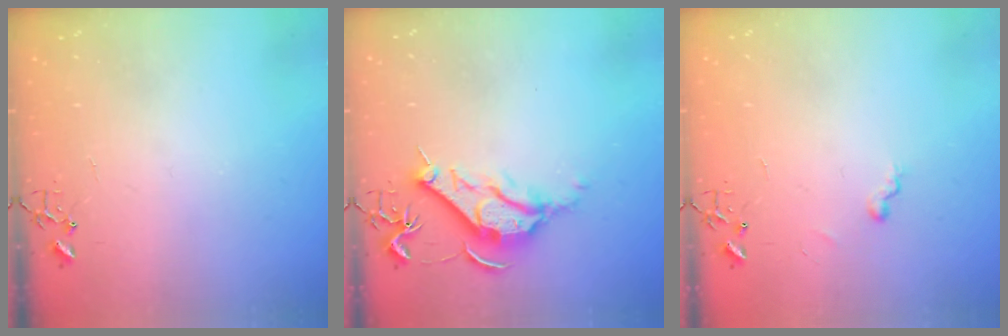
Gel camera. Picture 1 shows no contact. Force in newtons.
{"total": 10.4, "press": 10.4, "slide": 0.2}
{"total": 4.6, "press": 4.6, "slide": 0.5}